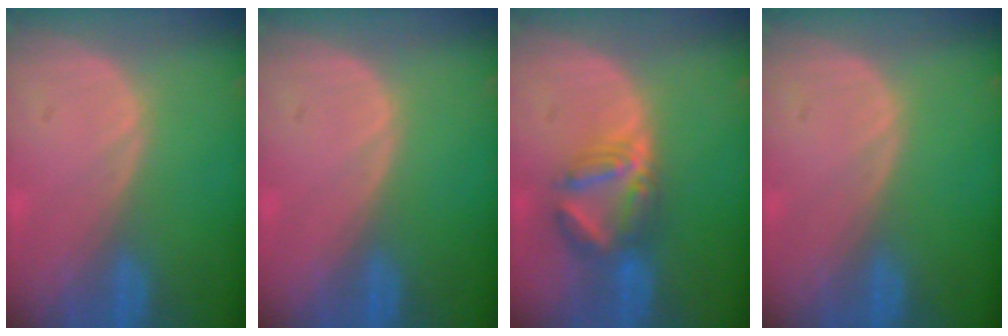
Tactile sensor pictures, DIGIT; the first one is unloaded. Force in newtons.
{"total": 0.0}
{"total": 5.9, "press": 5.9, "slide": 0.5}
{"total": 0.0}